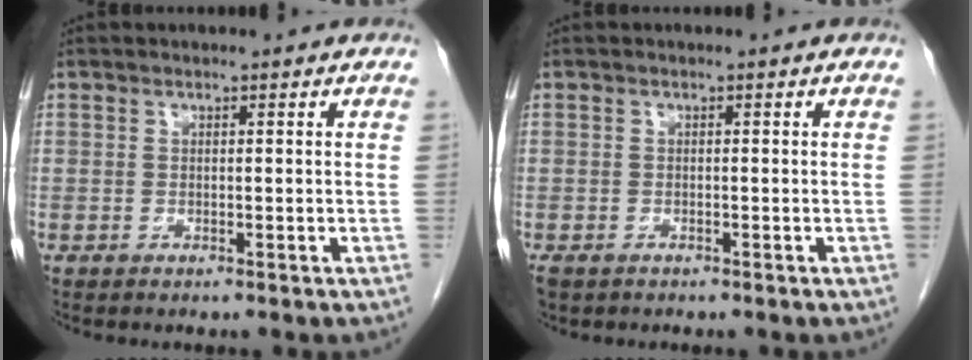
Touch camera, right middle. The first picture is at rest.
{"total": 1.7, "force": [-1.2, 1.0, 0.6], "torque": [-0.018, -0.002, -0.017]}